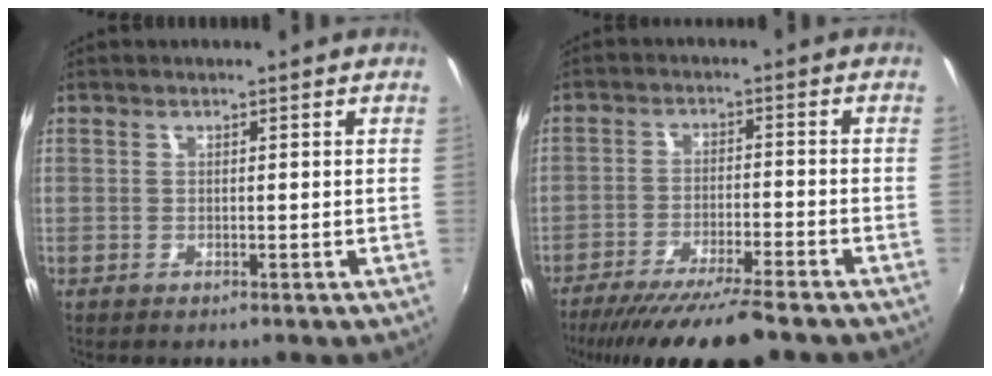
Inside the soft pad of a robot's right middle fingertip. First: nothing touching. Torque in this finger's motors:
{"motor_torque": [1.08, -1.05, 0.59, 0.11]}